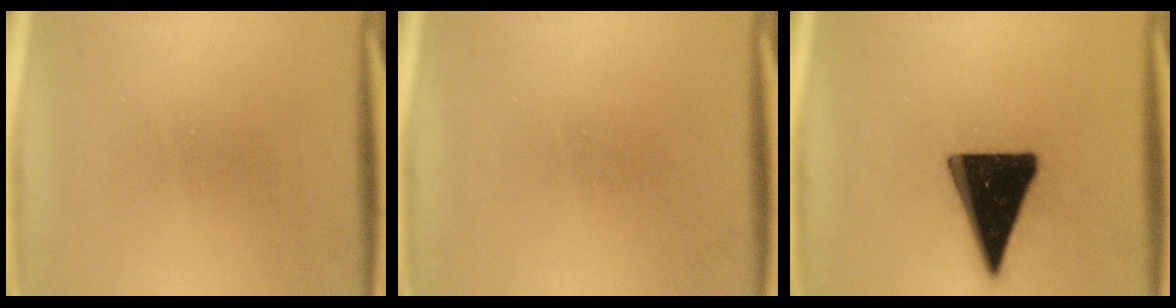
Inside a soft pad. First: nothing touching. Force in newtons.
{"total": 1.7}
{"total": 19.1}